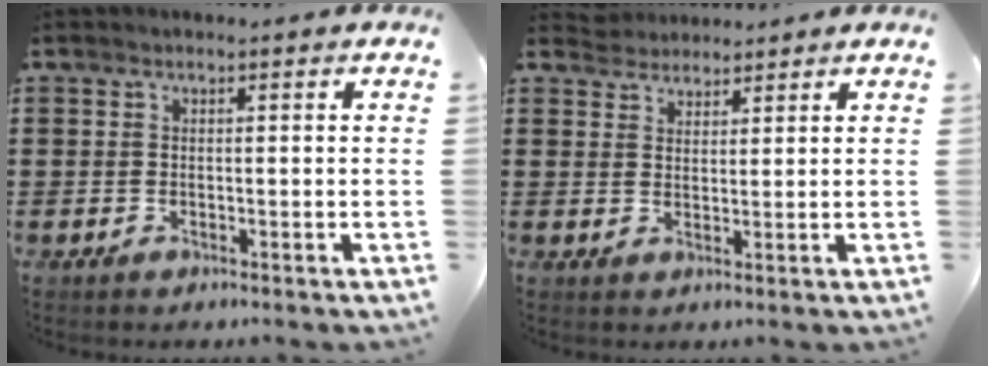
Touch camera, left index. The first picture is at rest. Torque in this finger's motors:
{"motor_torque": [-0.04, 0.00, -0.04, -0.03]}